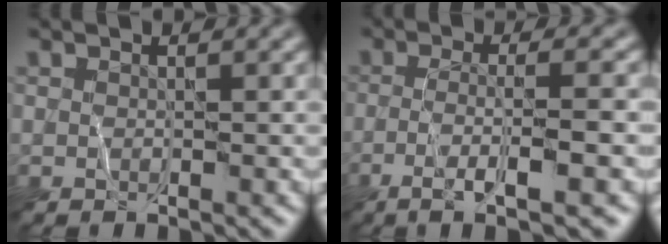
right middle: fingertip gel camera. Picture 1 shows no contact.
{"total": 5.5, "force": [-1.8, 0.9, 5.1], "torque": [-0.079, 0.009, -0.040]}